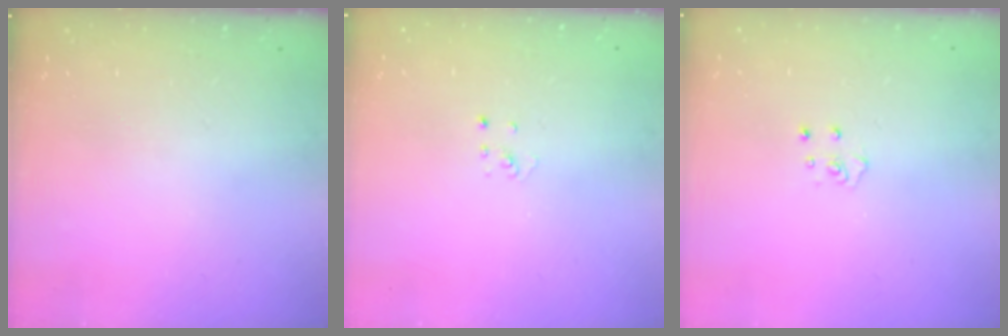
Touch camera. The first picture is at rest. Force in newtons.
{"total": 2.1, "press": 2.1, "slide": 0.1}
{"total": 3.8, "press": 3.8, "slide": 0.3}